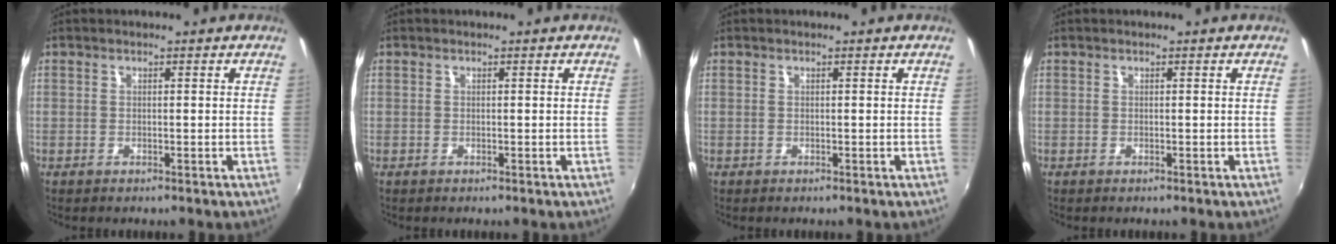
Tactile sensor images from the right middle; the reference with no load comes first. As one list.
[{"total": 0.0}, {"total": 0.0}, {"total": 0.0}]